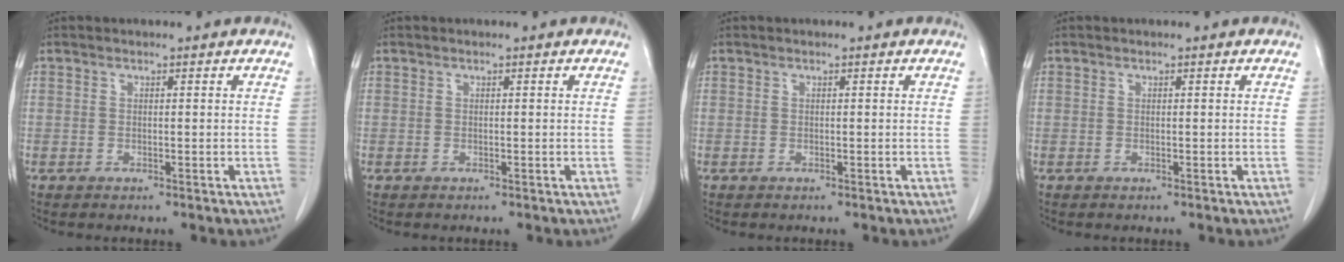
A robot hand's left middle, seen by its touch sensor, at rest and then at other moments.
{"total": 0.0}
{"total": 0.0}
{"total": 0.0}